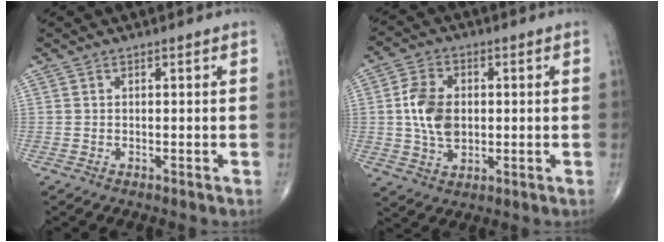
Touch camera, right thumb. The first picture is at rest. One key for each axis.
{"total": 9.2, "fx": 0.4, "fy": 6.3, "fz": 6.7, "tx": -0.113, "ty": 0.003, "tz": 0.008}